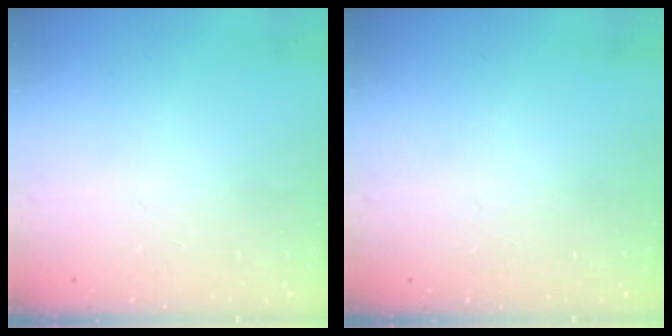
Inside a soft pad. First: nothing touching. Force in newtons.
{"total": 0.0}